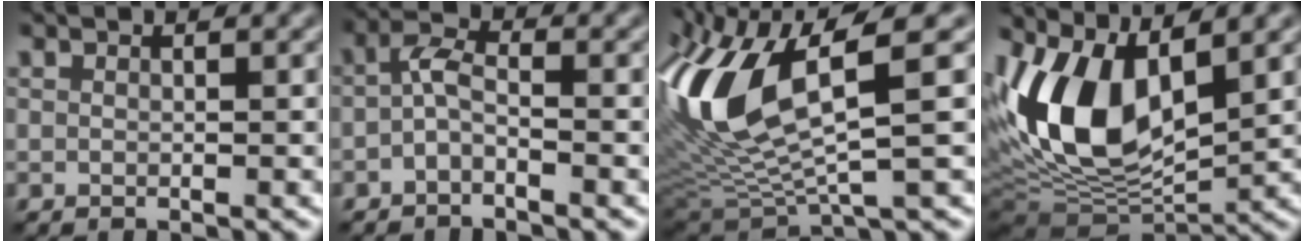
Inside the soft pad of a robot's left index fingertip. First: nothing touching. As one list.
[{"total": 2.1, "force": [-1.1, 0.9, 1.5], "torque": [-0.034, 0.010, -0.024]}, {"total": 11.6, "force": [2.0, 4.1, 10.6], "torque": [-0.238, -0.002, 0.046]}, {"total": 11.9, "force": [1.9, 5.8, 10.2], "torque": [-0.203, 0.001, 0.033]}]